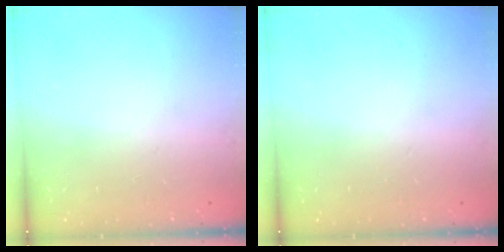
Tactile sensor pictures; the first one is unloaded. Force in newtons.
{"total": 0.0}